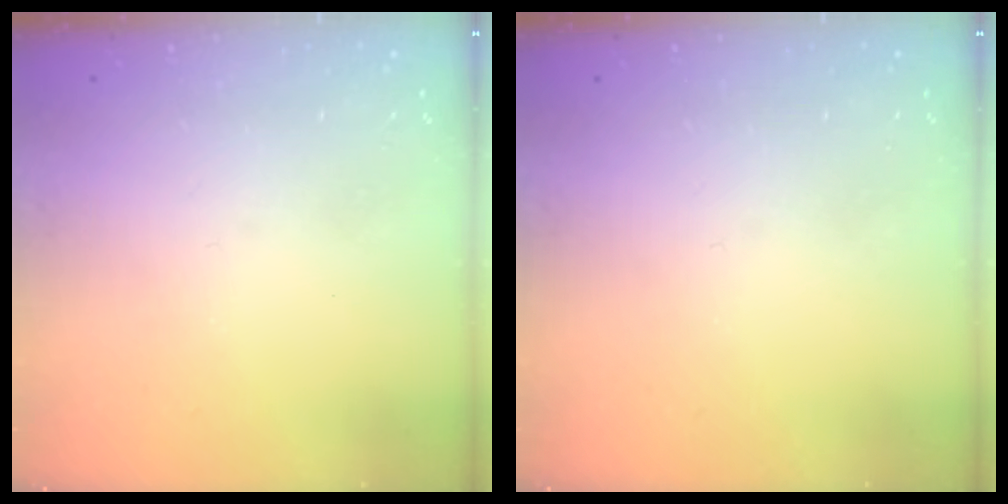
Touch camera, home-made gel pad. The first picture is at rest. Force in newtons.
{"total": 0.0}